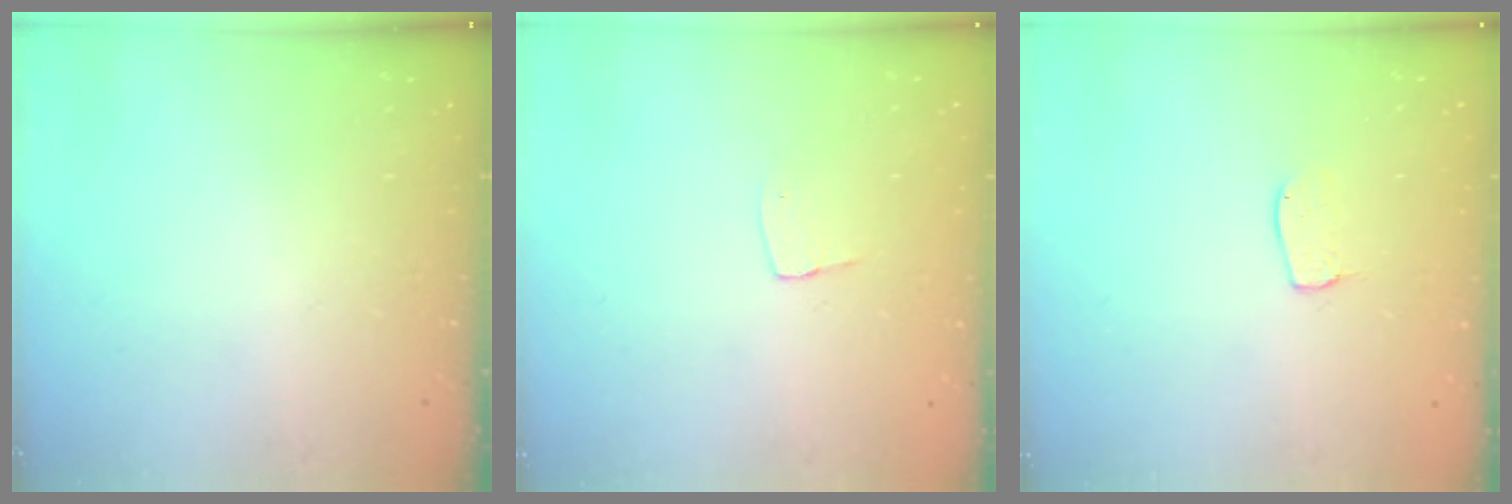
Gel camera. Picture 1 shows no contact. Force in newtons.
{"total": 4.1, "press": 4.1, "slide": 0.3}
{"total": 4.5, "press": 4.5, "slide": 0.3}